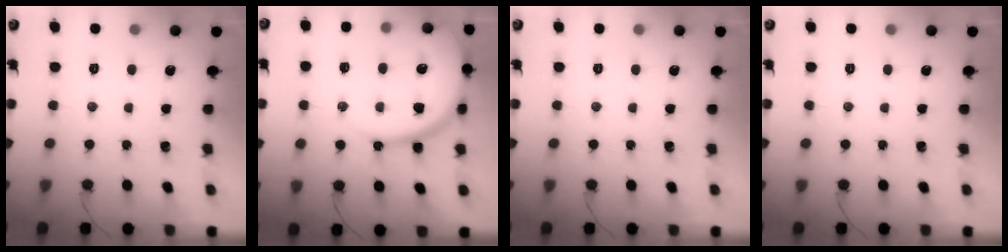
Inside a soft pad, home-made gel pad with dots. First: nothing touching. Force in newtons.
{"total": 17.1, "press": 17.1, "slide": 1.4}
{"total": 0.0}
{"total": 0.0}